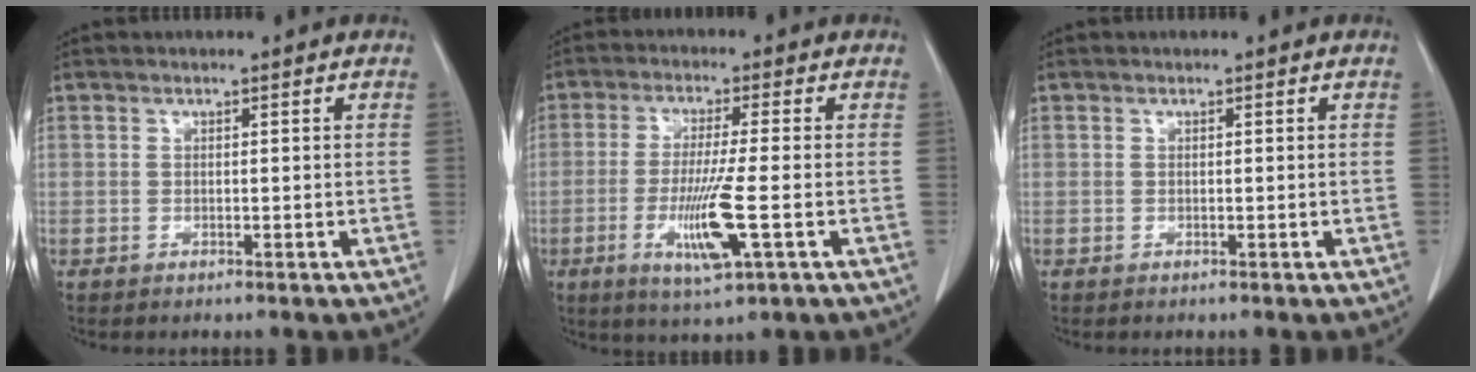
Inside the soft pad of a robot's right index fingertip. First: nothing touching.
{"total": 9.0, "force": [-2.6, -0.1, 8.6], "torque": [-0.167, -0.022, -0.047]}
{"total": 0.0}